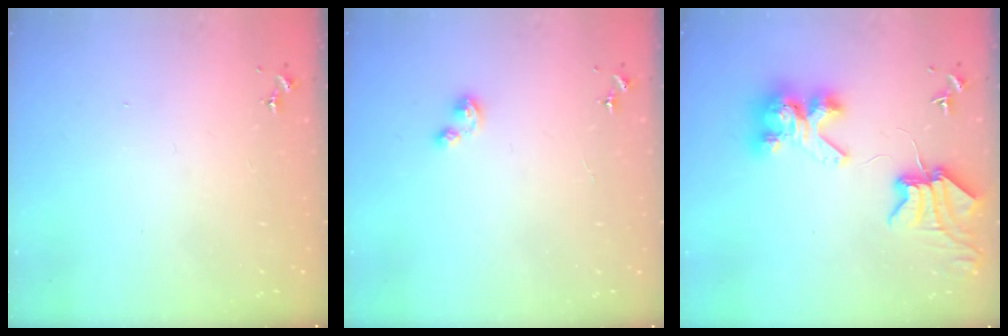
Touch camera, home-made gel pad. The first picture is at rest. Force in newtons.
{"total": 2.6, "press": 2.6, "slide": 0.3}
{"total": 9.0, "press": 8.9, "slide": 1.2}